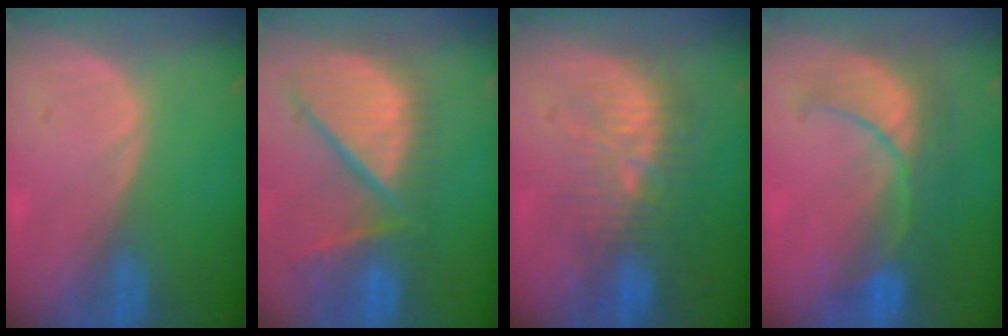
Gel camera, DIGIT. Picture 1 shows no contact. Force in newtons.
{"total": 12.5, "press": 10.7, "slide": 6.5}
{"total": 9.4, "press": 9.0, "slide": 2.7}
{"total": 8.1, "press": 8.1, "slide": 0.7}